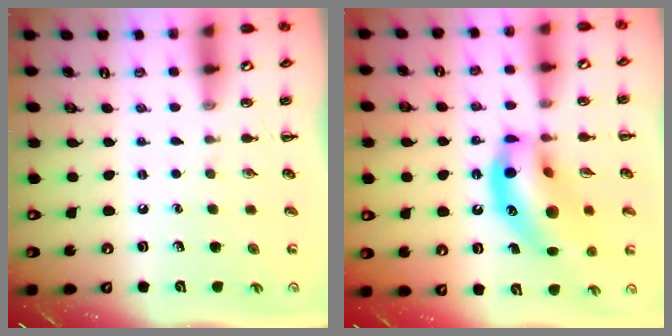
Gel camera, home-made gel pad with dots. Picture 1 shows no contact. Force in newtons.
{"total": 18.5, "press": 18.0, "slide": 4.5}